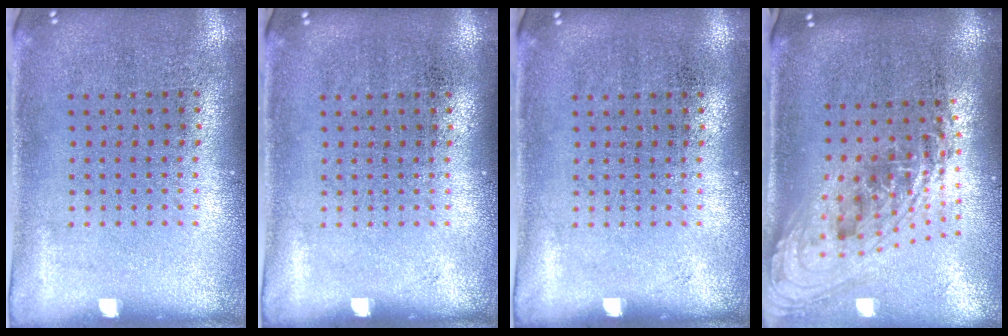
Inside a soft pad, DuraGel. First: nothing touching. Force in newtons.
{"total": 0.0}
{"total": 0.0}
{"total": 2.3, "press": 1.7, "slide": 1.6}